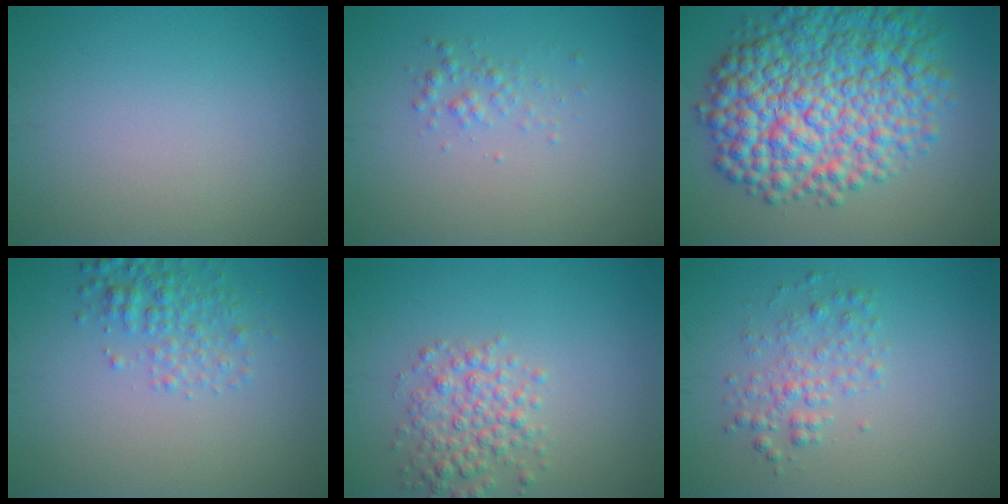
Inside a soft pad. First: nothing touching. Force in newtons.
{"total": 1.2, "press": 1.2, "slide": 0.1}
{"total": 12.1, "press": 12.1, "slide": 0.2}
{"total": 2.6, "press": 2.6, "slide": 0.1}
{"total": 3.5, "press": 3.5, "slide": 0.1}
{"total": 2.4, "press": 2.4, "slide": 0.1}